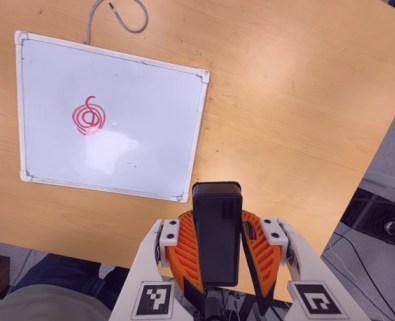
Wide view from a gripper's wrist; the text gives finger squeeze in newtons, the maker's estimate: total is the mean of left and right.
{"total": 11.6, "left": 9.2, "right": 14.1}